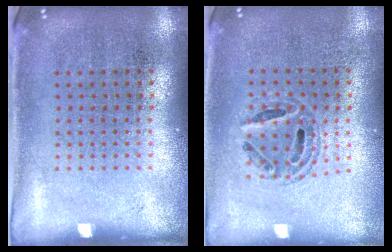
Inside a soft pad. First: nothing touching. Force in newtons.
{"total": 0.7, "press": 0.7, "slide": 0.1}